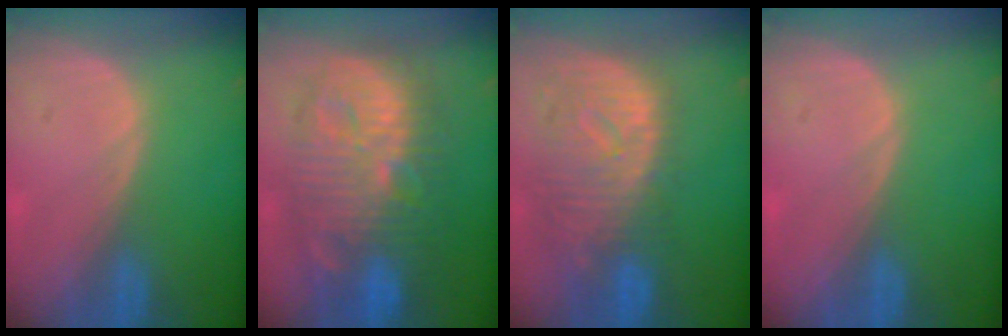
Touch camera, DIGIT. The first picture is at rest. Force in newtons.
{"total": 13.7, "press": 13.6, "slide": 1.2}
{"total": 11.5, "press": 9.9, "slide": 5.8}
{"total": 0.0}